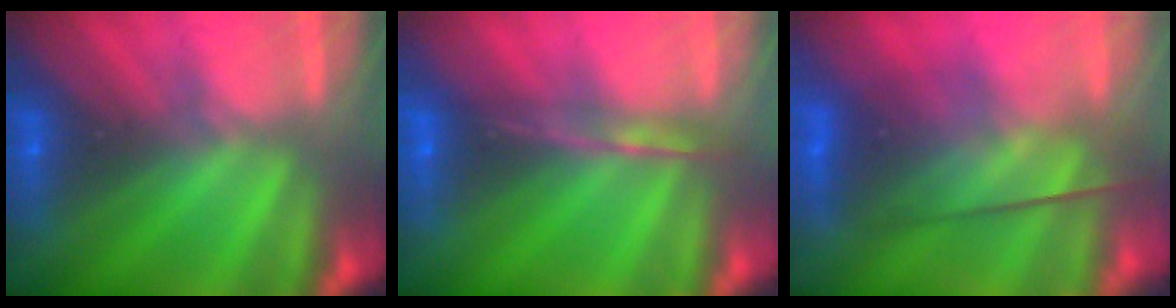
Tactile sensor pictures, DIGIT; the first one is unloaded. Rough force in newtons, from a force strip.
{"total": 5.0}
{"total": 4.0}